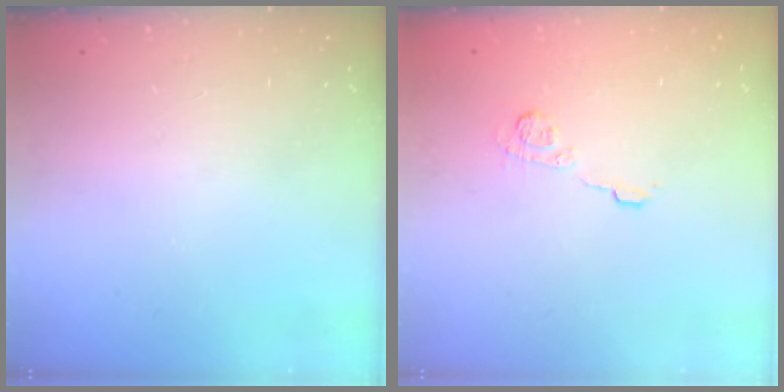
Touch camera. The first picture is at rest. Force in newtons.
{"total": 4.5, "press": 4.3, "slide": 1.1}